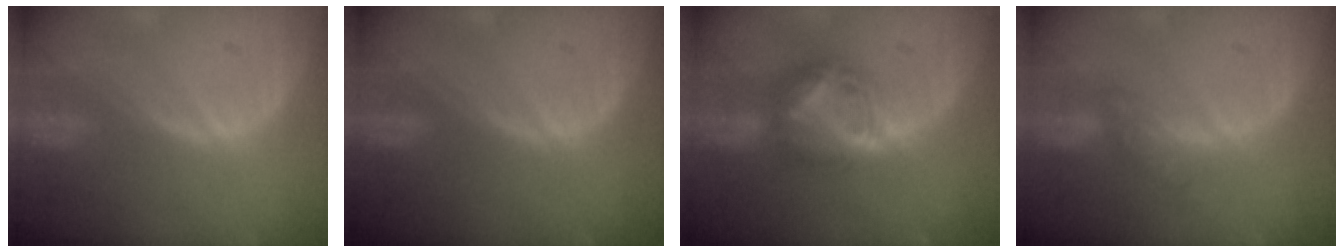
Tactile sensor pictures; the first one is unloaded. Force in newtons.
{"total": 0.0}
{"total": 7.8, "press": 6.7, "slide": 4.0}
{"total": 4.3, "press": 4.1, "slide": 1.1}